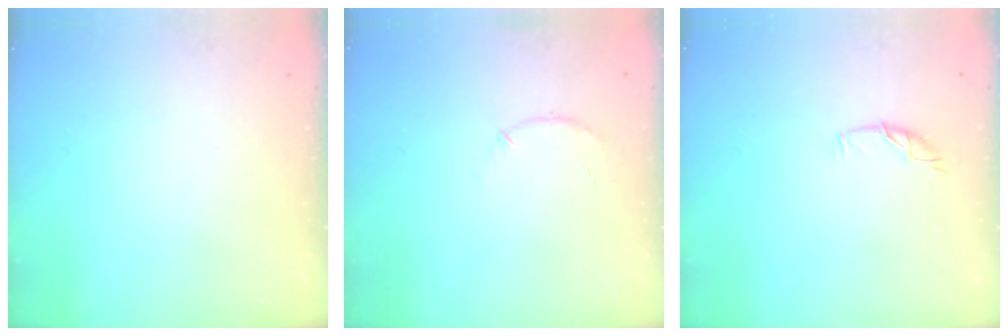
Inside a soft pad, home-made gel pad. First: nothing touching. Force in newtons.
{"total": 6.1, "press": 5.9, "slide": 1.4}
{"total": 6.1, "press": 6.1, "slide": 0.6}